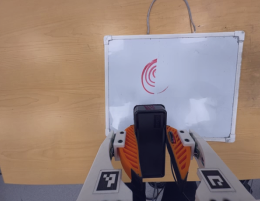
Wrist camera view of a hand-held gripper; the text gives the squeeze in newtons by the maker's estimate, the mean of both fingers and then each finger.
{"total": 6.6, "left": 5.7, "right": 7.4}